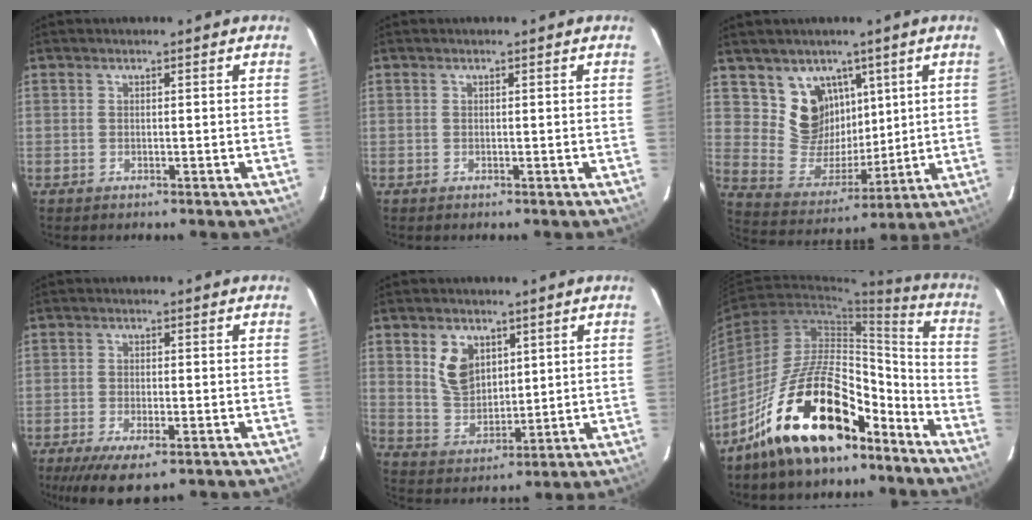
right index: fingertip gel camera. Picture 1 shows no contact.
{"total": 0.0}
{"total": 11.6, "force": [6.2, 9.1, 3.7], "torque": [-0.071, -0.003, 0.135]}
{"total": 8.4, "force": [-5.2, 2.7, 6.0], "torque": [-0.133, -0.033, -0.087]}
{"total": 8.3, "force": [3.4, 5.7, 5.0], "torque": [-0.096, 0.008, 0.074]}
{"total": 20.8, "force": [-14.6, 8.2, 12.3], "torque": [-0.213, 0.033, -0.240]}